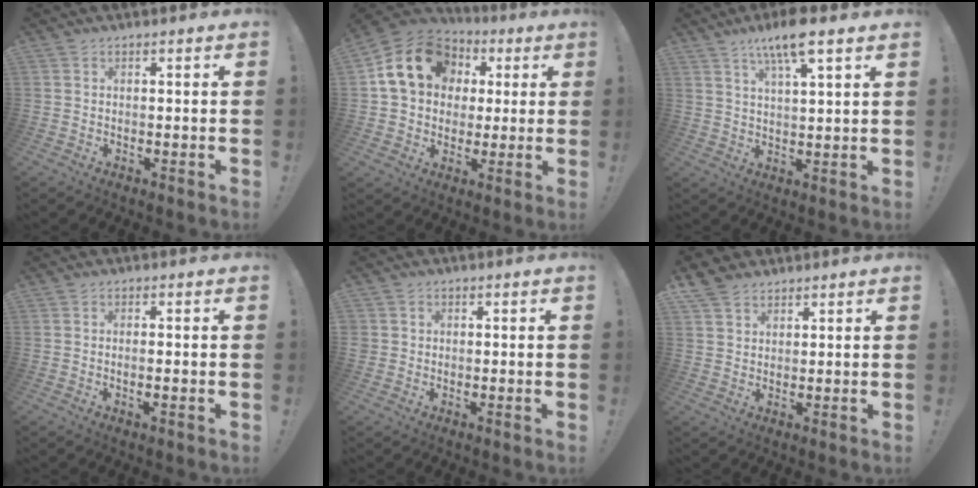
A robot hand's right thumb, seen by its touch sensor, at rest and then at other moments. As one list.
[{"total": 17.3, "force": [5.1, 14.0, 8.8], "torque": [-0.127, -0.003, 0.108]}, {"total": 9.2, "force": [6.2, 1.7, 6.7], "torque": [-0.110, -0.027, 0.103]}, {"total": 1.7, "force": [-0.1, -0.1, 1.7], "torque": [-0.024, -0.005, -0.004]}, {"total": 1.7, "force": [0.2, 1.6, 0.1], "torque": [-0.001, 0.001, 0.004]}, {"total": 5.3, "force": [4.0, 3.0, 1.7], "torque": [-0.031, -0.018, 0.078]}]